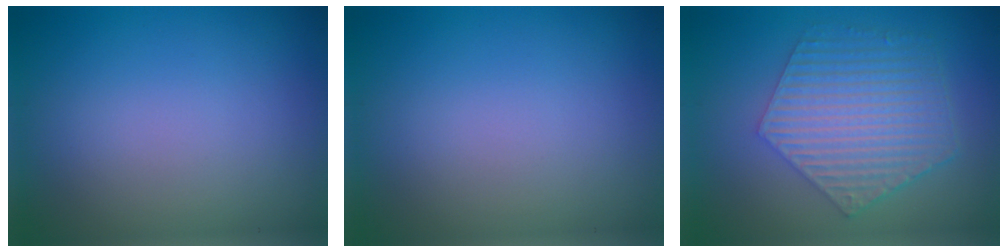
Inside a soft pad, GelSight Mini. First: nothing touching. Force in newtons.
{"total": 0.0}
{"total": 6.2, "press": 4.5, "slide": 4.3}